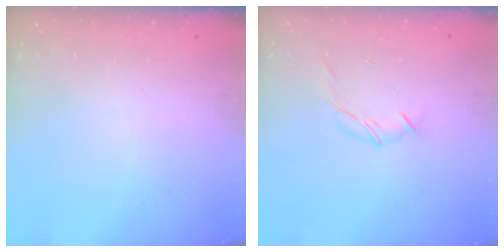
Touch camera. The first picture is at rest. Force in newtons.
{"total": 7.1, "press": 7.0, "slide": 1.5}